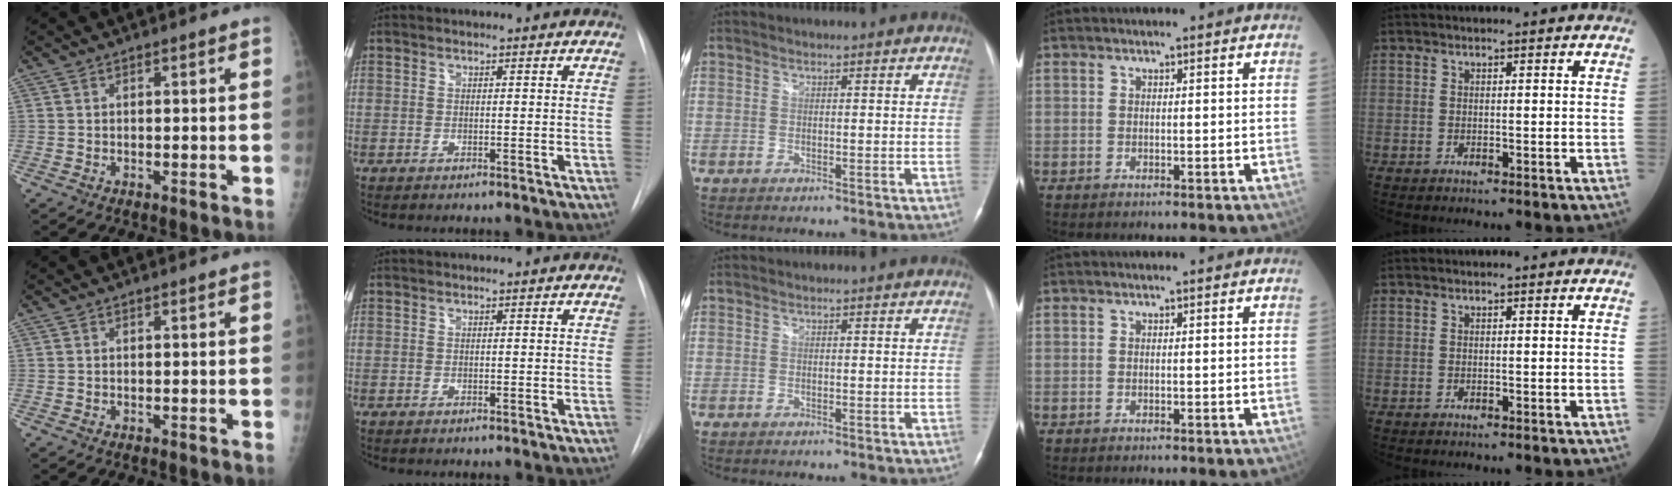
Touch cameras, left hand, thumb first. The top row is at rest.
{}